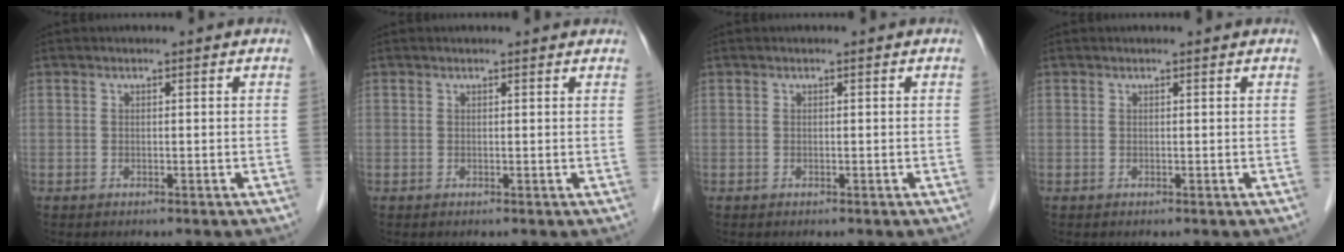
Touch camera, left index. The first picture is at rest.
{"total": 2.7, "force": [2.6, 0.4, 0.7], "torque": [-0.013, 0.007, 0.018]}
{"total": 0.0}
{"total": 0.7, "force": [0.7, 0.0, 0.2], "torque": [-0.009, 0.003, 0.007]}